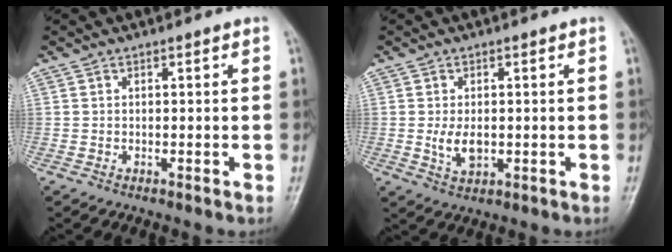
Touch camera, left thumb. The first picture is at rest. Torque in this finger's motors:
{"motor_torque": [-0.14, 0.55, 0.63, 0.06, 0.03]}